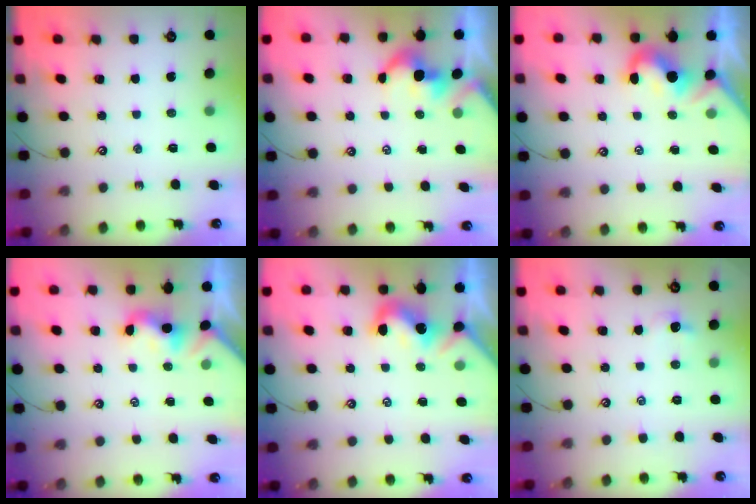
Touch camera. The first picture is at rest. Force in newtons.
{"total": 0.0}
{"total": 1.8, "press": 1.6, "slide": 0.8}
{"total": 2.0, "press": 2.0, "slide": 0.5}
{"total": 0.0}
{"total": 0.9, "press": 0.8, "slide": 0.4}